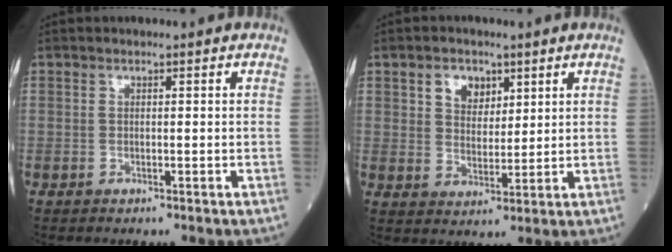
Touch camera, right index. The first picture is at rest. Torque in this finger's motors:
{"motor_torque": [0.33, 0.08, 0.16, 0.05]}